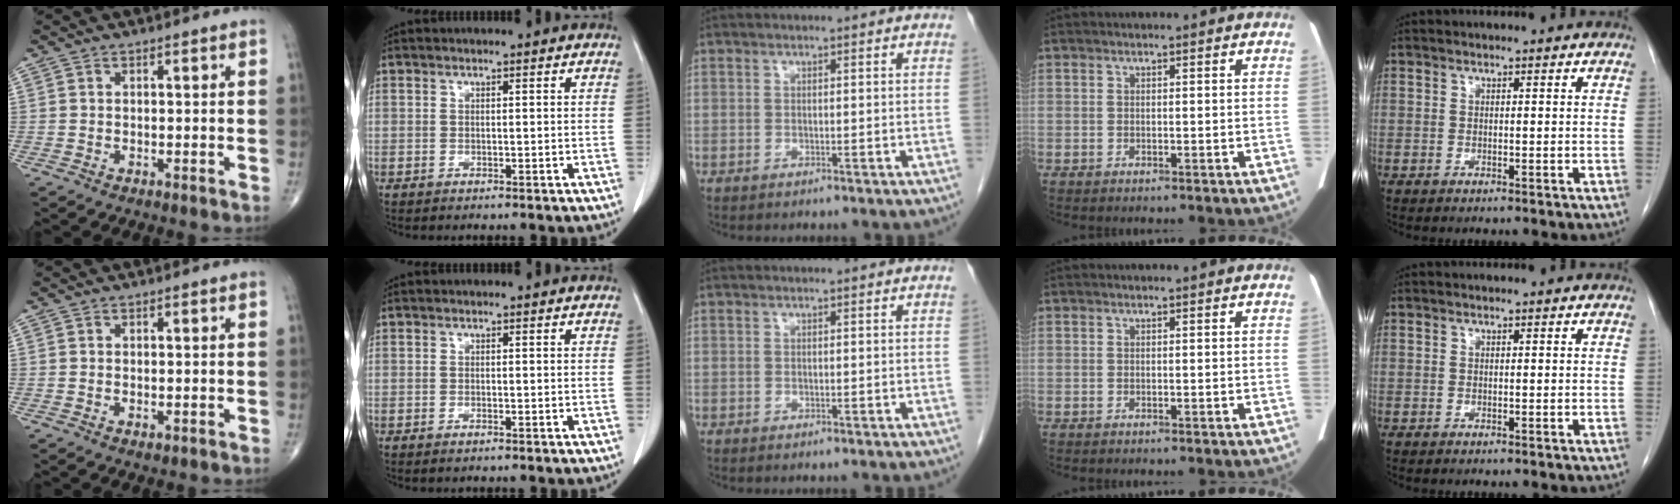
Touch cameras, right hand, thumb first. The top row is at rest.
{"thumb": {"total": 0.6, "force": [-0.1, 0.3, 0.5], "torque": [-0.004, -0.001, -0.002]}, "index": {"total": 0.6, "force": [-0.4, 0.0, 0.4], "torque": [-0.012, -0.003, -0.003]}}